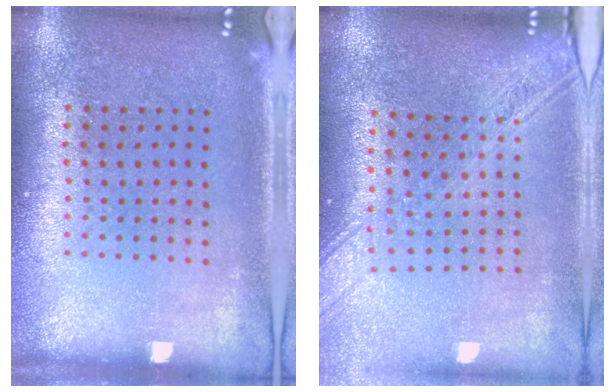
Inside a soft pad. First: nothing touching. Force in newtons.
{"total": 2.1, "press": 1.8, "slide": 1.1}